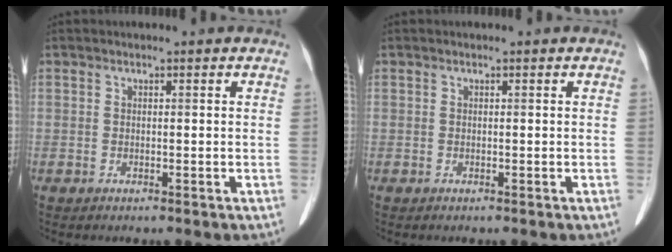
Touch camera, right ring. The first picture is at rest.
{"total": 0.0}